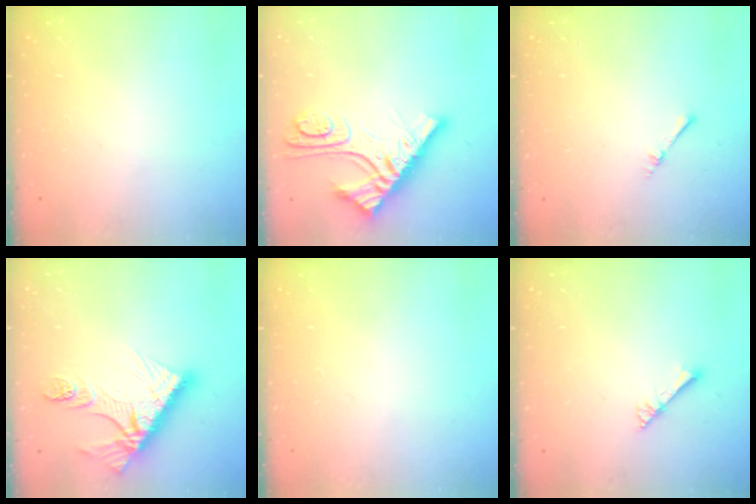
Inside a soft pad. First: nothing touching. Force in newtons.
{"total": 11.5, "press": 11.4, "slide": 1.0}
{"total": 1.7, "press": 1.7, "slide": 0.3}
{"total": 14.0, "press": 14.0, "slide": 1.2}
{"total": 0.0}
{"total": 2.9, "press": 2.9, "slide": 0.3}